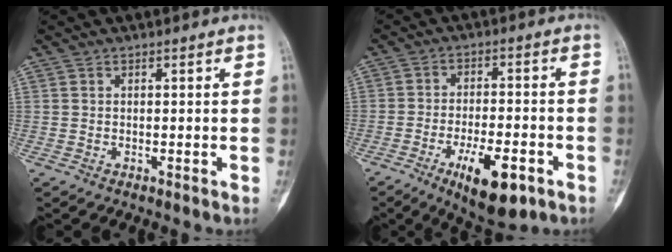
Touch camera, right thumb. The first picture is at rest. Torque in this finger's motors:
{"motor_torque": [3.27, 0.45, 1.31, -1.47, -0.02]}